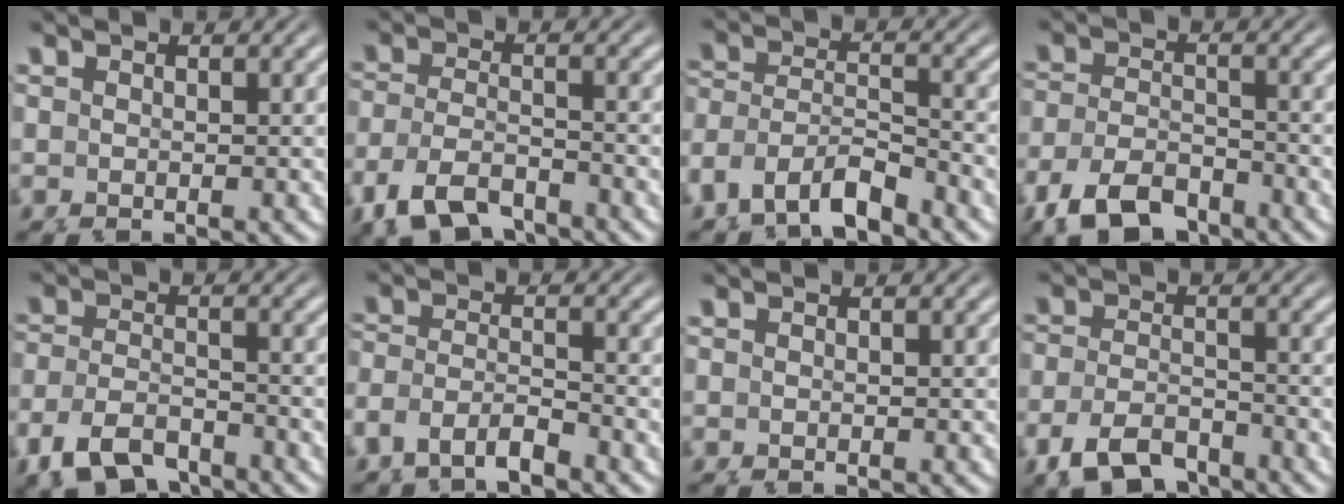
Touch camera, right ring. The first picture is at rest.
{"total": 5.4, "force": [-3.7, 3.3, 2.2], "torque": [-0.063, -0.027, -0.047]}
{"total": 5.8, "force": [-3.0, 4.5, 2.1], "torque": [-0.068, -0.024, -0.049]}
{"total": 6.4, "force": [-4.5, 3.8, 2.4], "torque": [-0.056, -0.023, -0.064]}
{"total": 6.0, "force": [-4.2, 3.7, 2.2], "torque": [-0.056, -0.023, -0.059]}
{"total": 3.6, "force": [-2.5, 2.2, 1.3], "torque": [-0.041, -0.014, -0.039]}
{"total": 0.0}
{"total": 5.3, "force": [-4.0, 2.9, 1.9], "torque": [-0.040, -0.017, -0.059]}